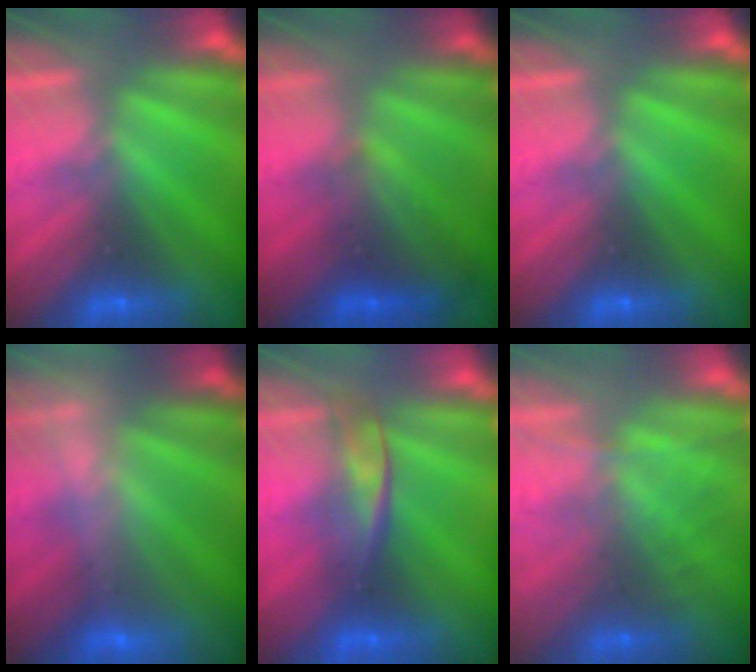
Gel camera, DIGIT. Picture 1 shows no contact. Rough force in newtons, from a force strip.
{"total": 2.1}
{"total": 0.0}
{"total": 2.4}
{"total": 2.2}
{"total": 7.6}